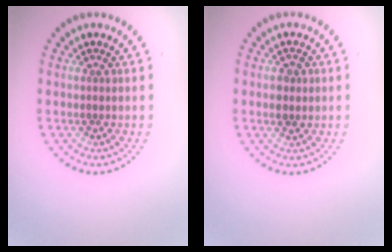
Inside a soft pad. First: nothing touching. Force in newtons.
{"total": 1.5, "press": 1.5, "slide": 0.2}